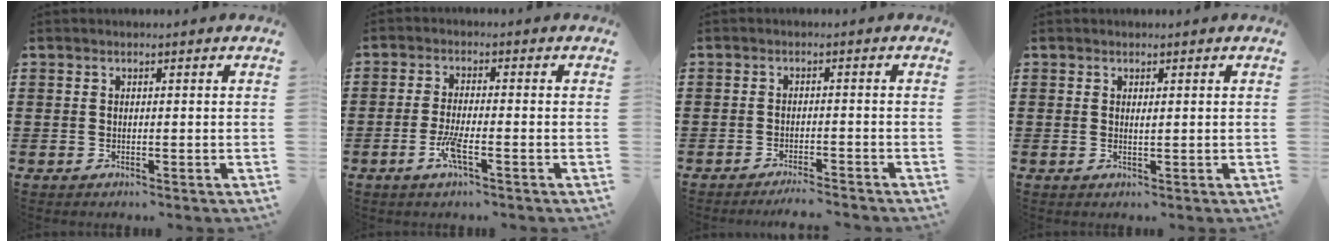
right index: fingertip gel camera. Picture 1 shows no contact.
{"total": 4.2, "force": [-2.0, 0.7, 3.6], "torque": [-0.089, -0.011, -0.044]}
{"total": 2.4, "force": [-2.3, -0.4, 0.5], "torque": [-0.012, -0.001, -0.046]}
{"total": 0.6, "force": [0.3, 0.2, 0.5], "torque": [-0.012, 0.001, 0.006]}